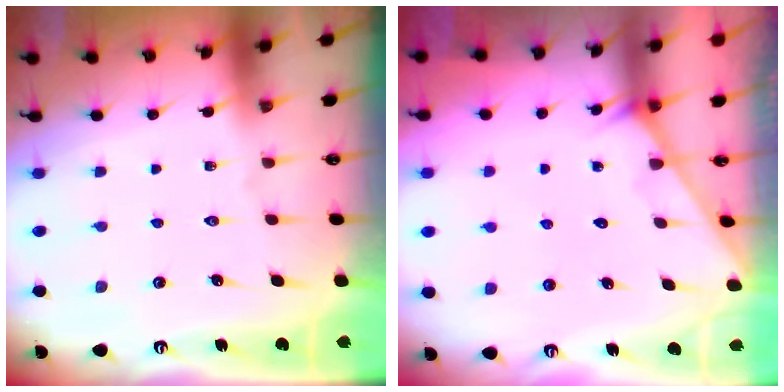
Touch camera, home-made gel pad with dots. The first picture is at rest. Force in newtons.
{"total": 2.1, "press": 2.1, "slide": 0.2}